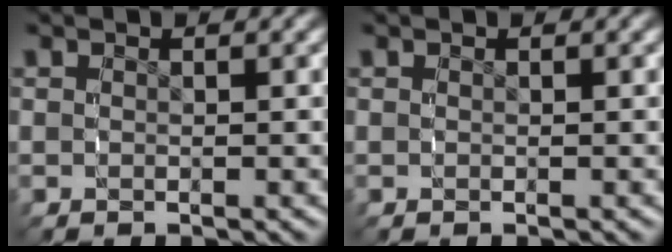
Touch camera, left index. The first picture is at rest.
{"total": 0.0}